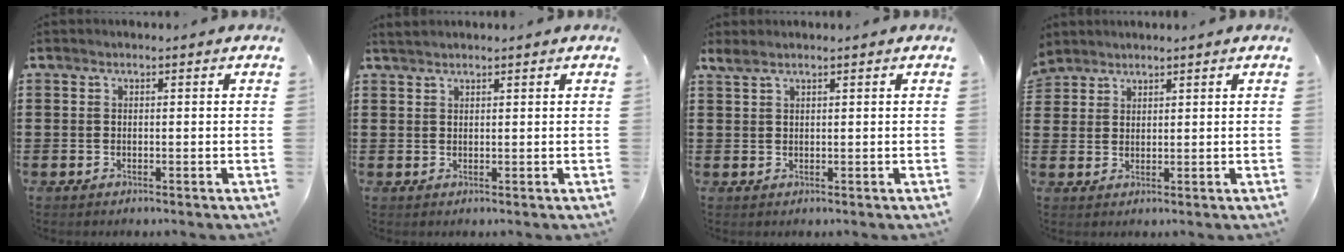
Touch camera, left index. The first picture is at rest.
{"total": 1.3, "force": [1.2, 0.1, 0.4], "torque": [-0.009, 0.001, 0.024]}
{"total": 1.5, "force": [1.1, 0.3, 0.9], "torque": [-0.021, 0.001, 0.022]}
{"total": 2.4, "force": [2.2, 1.0, -0.2], "torque": [-0.003, 0.002, 0.044]}